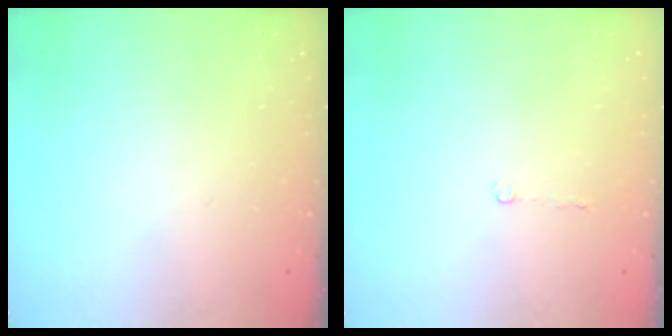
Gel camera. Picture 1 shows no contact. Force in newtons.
{"total": 2.6, "press": 2.5, "slide": 0.5}